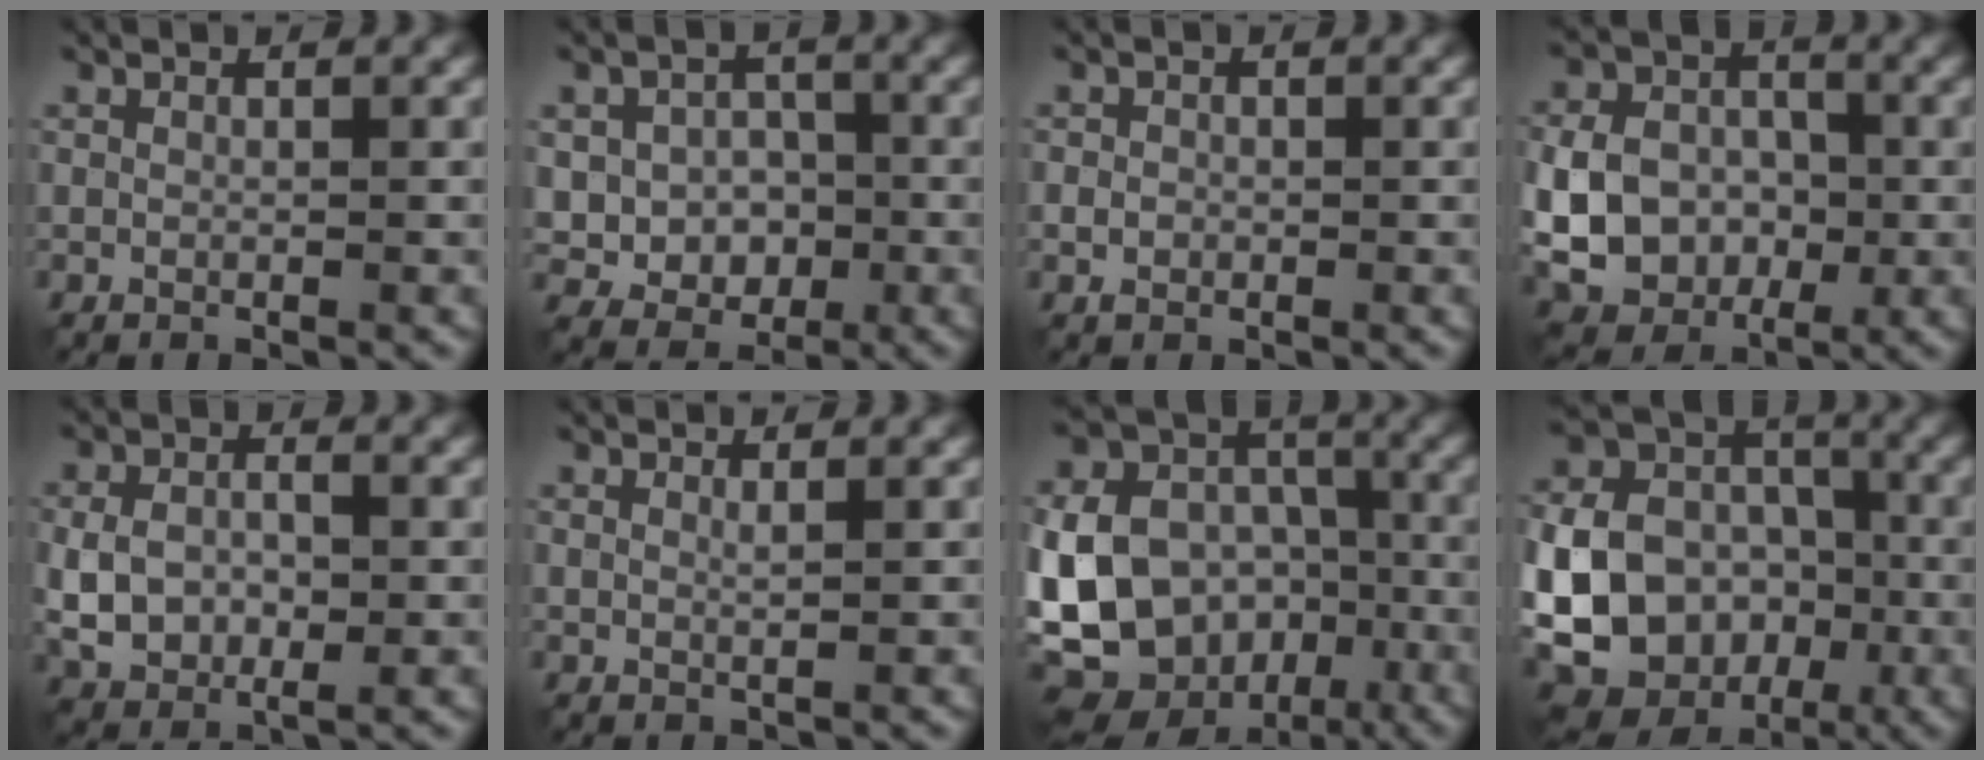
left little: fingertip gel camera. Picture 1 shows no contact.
{"total": 4.9, "force": [-0.7, 4.1, 2.7], "torque": [-0.033, -0.002, -0.019]}
{"total": 1.4, "force": [-0.4, 1.2, 0.6], "torque": [-0.010, -0.002, -0.012]}
{"total": 8.3, "force": [-1.2, 6.6, 4.8], "torque": [-0.088, -0.004, -0.037]}
{"total": 5.1, "force": [-0.5, 3.5, 3.7], "torque": [-0.078, -0.002, -0.010]}
{"total": 0.6, "force": [0.5, 0.1, 0.4], "torque": [-0.008, -0.002, 0.009]}
{"total": 15.5, "force": [-4.8, 12.5, 7.7], "torque": [-0.185, -0.024, -0.091]}
{"total": 19.0, "force": [-4.6, 16.9, 7.3], "torque": [-0.185, -0.032, -0.090]}